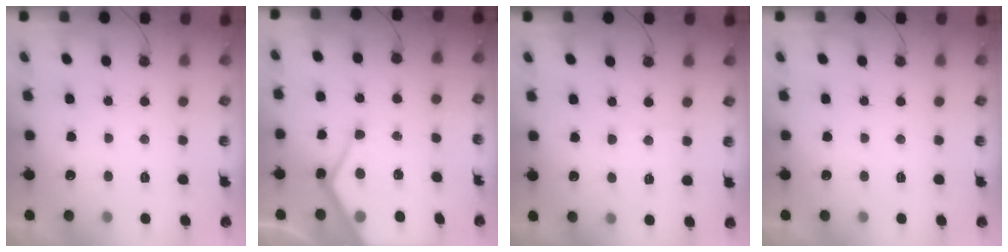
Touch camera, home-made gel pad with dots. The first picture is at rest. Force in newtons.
{"total": 13.3, "press": 13.3, "slide": 0.7}
{"total": 4.8, "press": 4.8, "slide": 0.6}
{"total": 0.0}